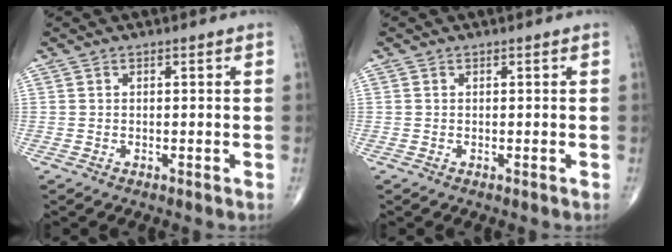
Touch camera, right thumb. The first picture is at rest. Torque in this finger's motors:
{"motor_torque": [-0.21, 0.06, -0.15, -0.06, 0.02]}